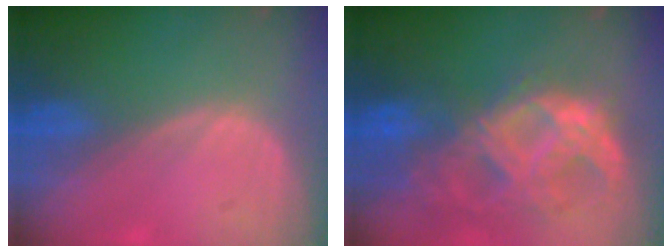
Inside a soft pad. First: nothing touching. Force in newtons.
{"total": 11.1, "press": 9.4, "slide": 6.0}